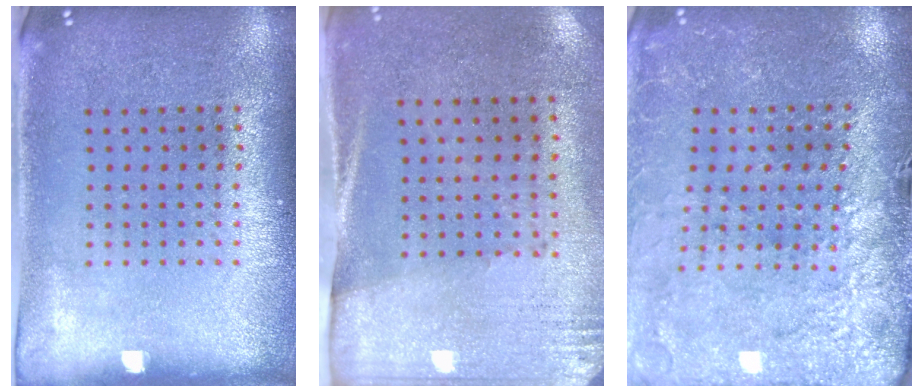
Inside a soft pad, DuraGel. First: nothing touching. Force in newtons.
{"total": 2.7, "press": 2.4, "slide": 1.3}
{"total": 3.0, "press": 3.0, "slide": 0.5}